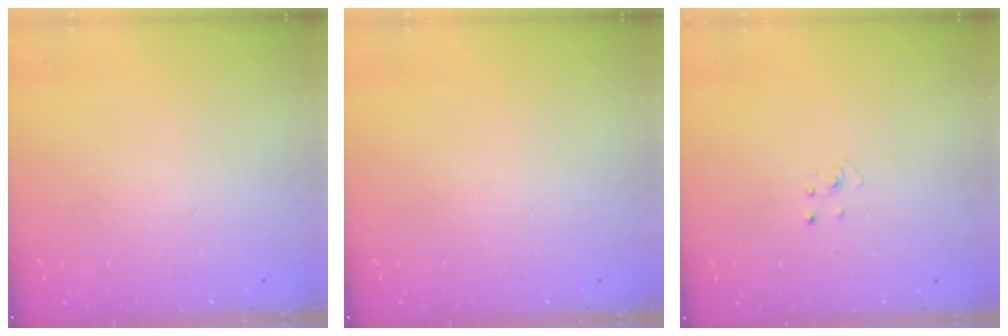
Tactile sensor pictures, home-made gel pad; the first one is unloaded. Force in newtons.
{"total": 0.0}
{"total": 2.0, "press": 2.0, "slide": 0.3}